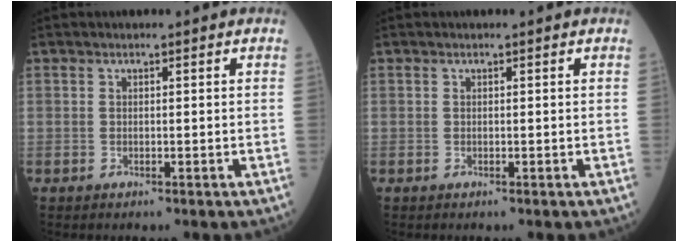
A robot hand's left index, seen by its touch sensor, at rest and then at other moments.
{"total": 0.0}